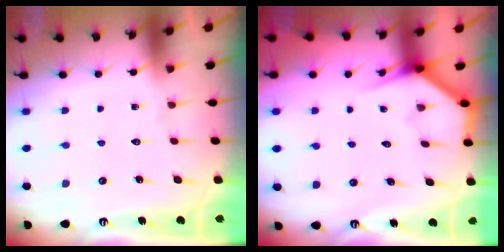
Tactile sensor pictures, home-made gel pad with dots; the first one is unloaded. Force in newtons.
{"total": 3.8, "press": 3.8, "slide": 0.3}